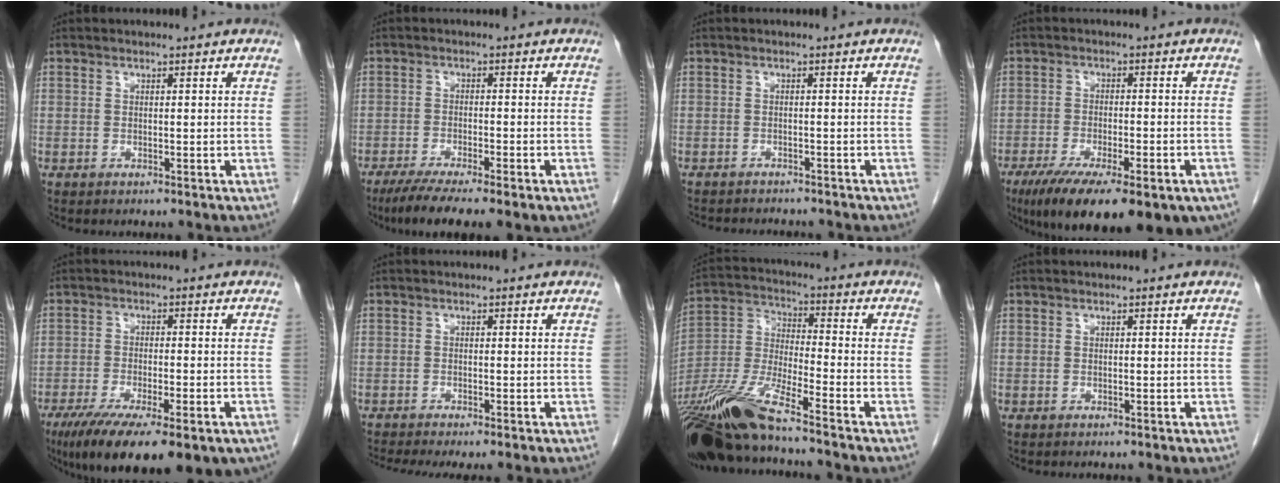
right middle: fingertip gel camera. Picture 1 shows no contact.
{"total": 8.2, "force": [-5.8, 0.8, 5.7], "torque": [-0.092, -0.018, -0.092]}
{"total": 6.7, "force": [-6.2, 1.6, 1.9], "torque": [-0.023, -0.003, -0.083]}
{"total": 19.5, "force": [-12.7, 5.5, 13.7], "torque": [-0.184, -0.030, -0.180]}
{"total": 17.9, "force": [-11.7, 4.8, 12.7], "torque": [-0.180, -0.030, -0.173]}
{"total": 5.5, "force": [-4.8, 0.1, 2.8], "torque": [-0.036, -0.008, -0.076]}
{"total": 16.4, "force": [-12.9, 0.9, 10.0], "torque": [-0.224, -0.024, -0.248]}
{"total": 0.0}